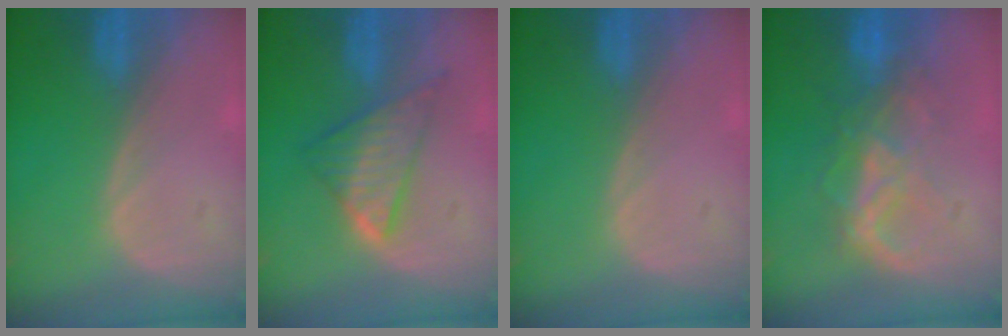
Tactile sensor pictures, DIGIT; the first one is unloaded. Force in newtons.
{"total": 6.4, "press": 6.4, "slide": 0.1}
{"total": 0.0}
{"total": 6.8, "press": 6.8, "slide": 0.7}